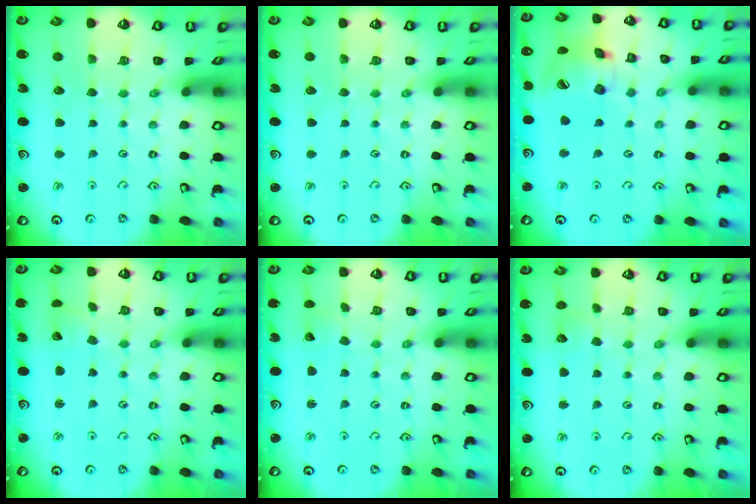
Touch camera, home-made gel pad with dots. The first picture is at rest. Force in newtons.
{"total": 0.0}
{"total": 15.8, "press": 15.6, "slide": 2.5}
{"total": 2.2, "press": 2.2, "slide": 0.1}
{"total": 1.5, "press": 1.5, "slide": 0.2}
{"total": 4.3, "press": 4.3, "slide": 0.5}